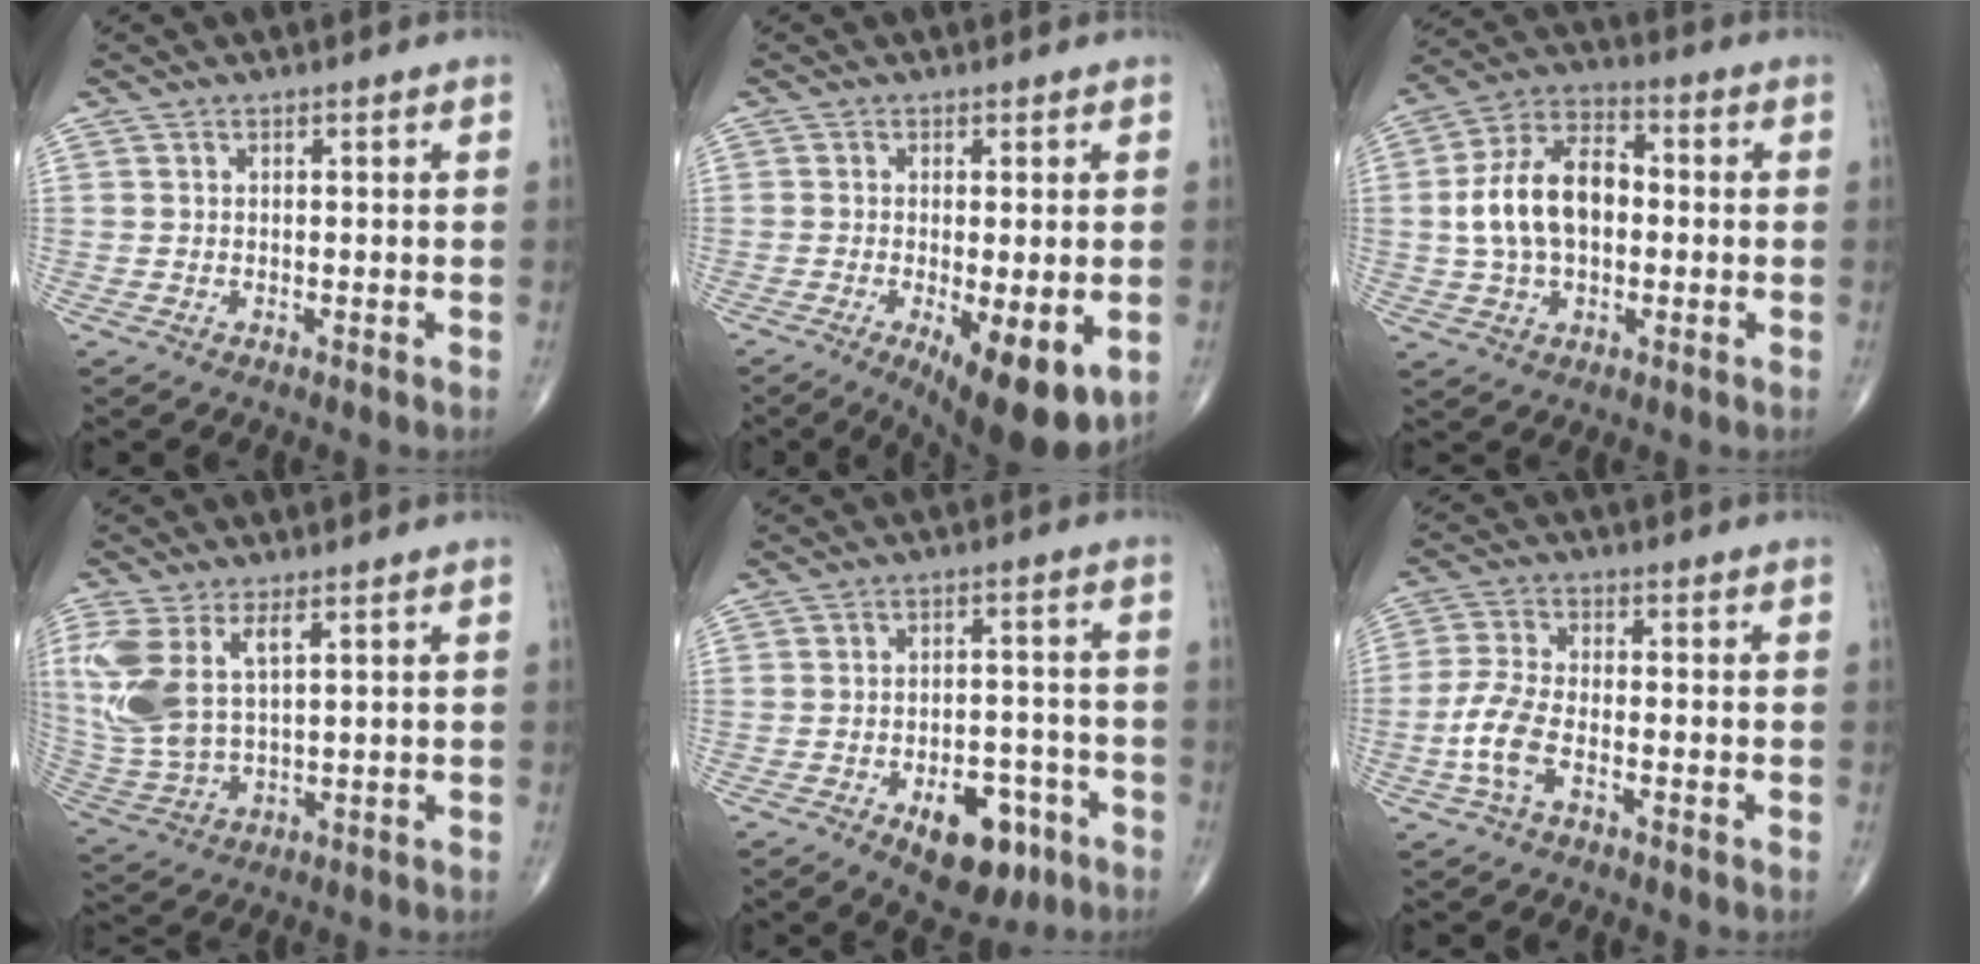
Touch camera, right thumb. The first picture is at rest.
{"total": 12.3, "force": [-4.1, 3.8, 10.9], "torque": [-0.149, -0.021, -0.054]}
{"total": 14.1, "force": [0.0, 8.8, 11.0], "torque": [-0.190, 0.029, -0.006]}
{"total": 12.4, "force": [4.1, 5.7, 10.2], "torque": [-0.245, -0.008, 0.097]}
{"total": 11.1, "force": [-5.4, 6.2, 7.5], "torque": [-0.072, 0.033, -0.068]}
{"total": 6.9, "force": [-2.7, 3.2, 5.4], "torque": [-0.128, 0.021, -0.058]}